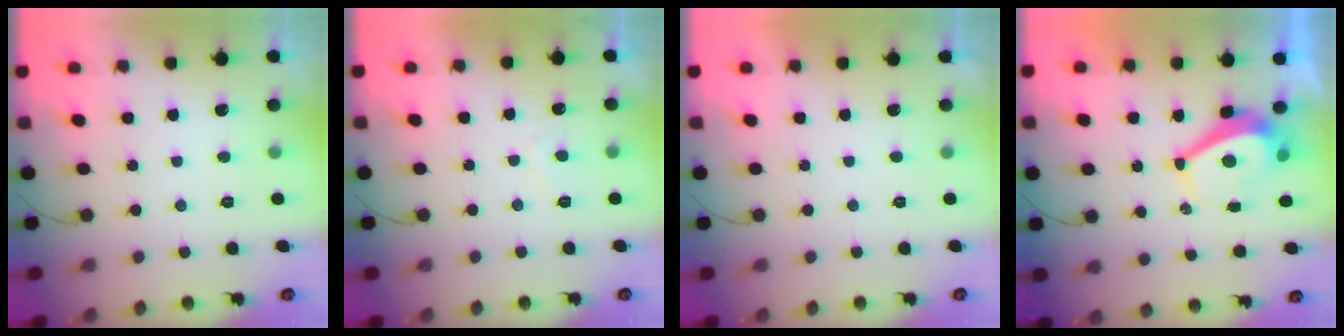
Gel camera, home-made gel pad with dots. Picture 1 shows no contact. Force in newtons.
{"total": 1.1, "press": 1.0, "slide": 0.6}
{"total": 2.2, "press": 2.1, "slide": 0.4}
{"total": 4.3, "press": 4.3, "slide": 0.1}